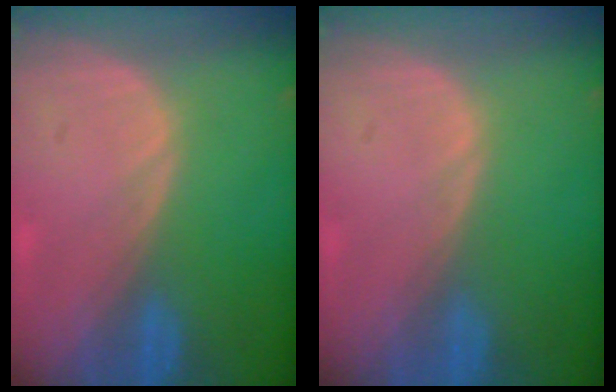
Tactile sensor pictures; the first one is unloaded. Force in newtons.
{"total": 0.0}